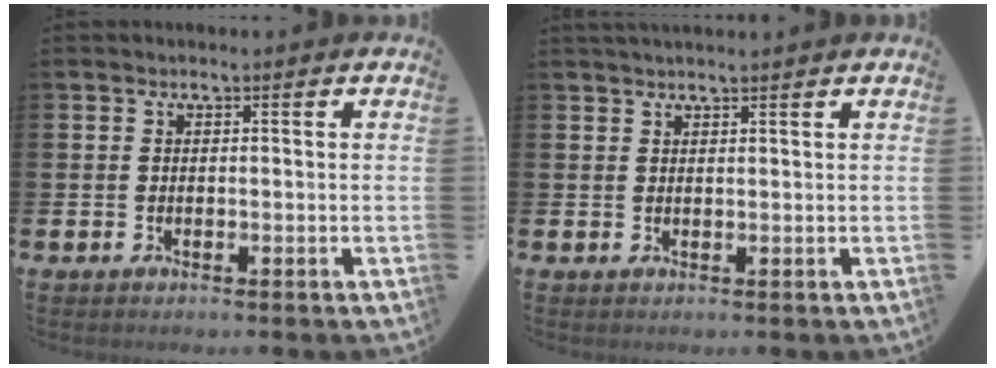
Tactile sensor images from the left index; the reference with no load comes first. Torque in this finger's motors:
{"motor_torque": [0.92, -1.21, 0.18, 0.05]}